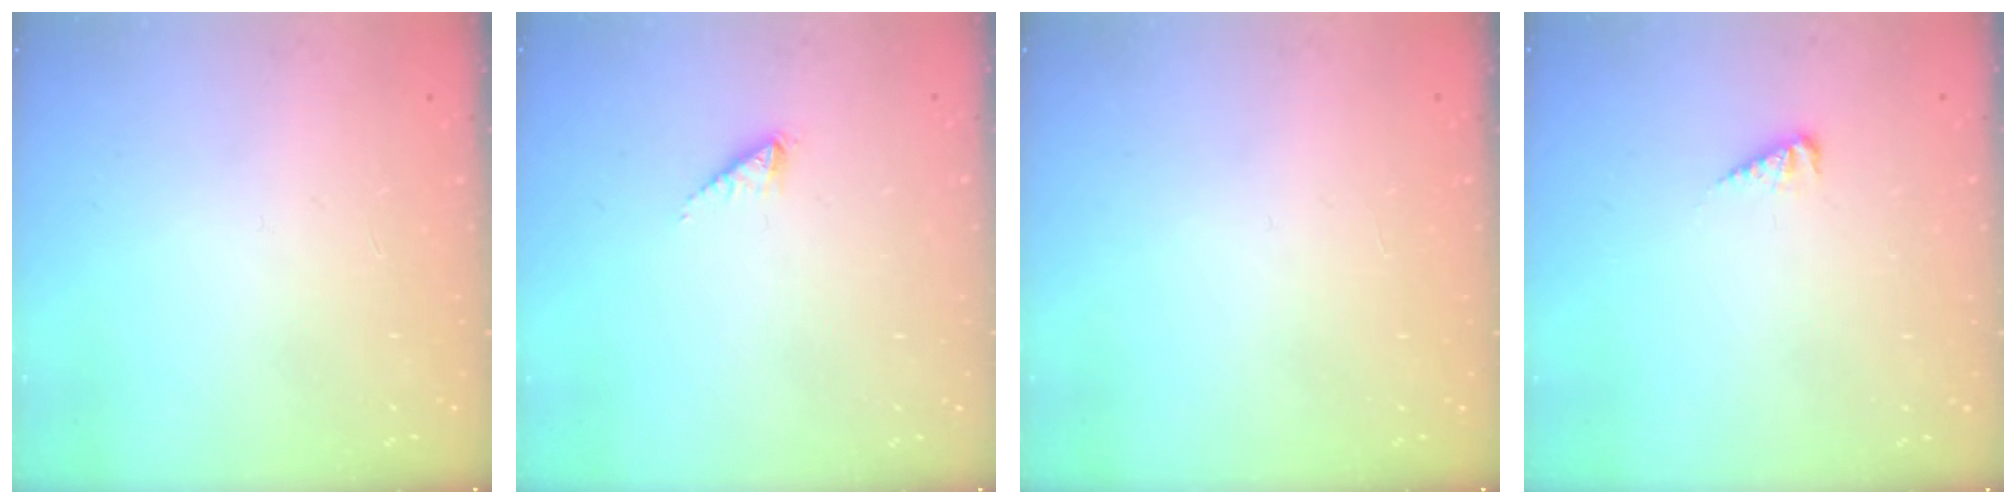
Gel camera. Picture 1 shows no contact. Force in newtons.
{"total": 1.2, "press": 1.2, "slide": 0.2}
{"total": 0.0}
{"total": 3.3, "press": 3.3, "slide": 0.4}